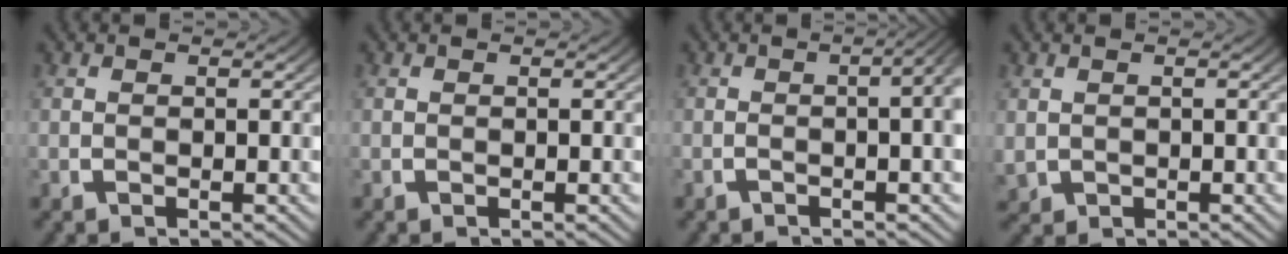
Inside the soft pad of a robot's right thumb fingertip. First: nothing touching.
{"total": 0.0}
{"total": 5.4, "force": [0.2, 2.3, 4.9], "torque": [-0.046, 0.024, -0.017]}
{"total": 1.6, "force": [0.0, 1.5, 0.6], "torque": [-0.018, -0.009, 0.010]}